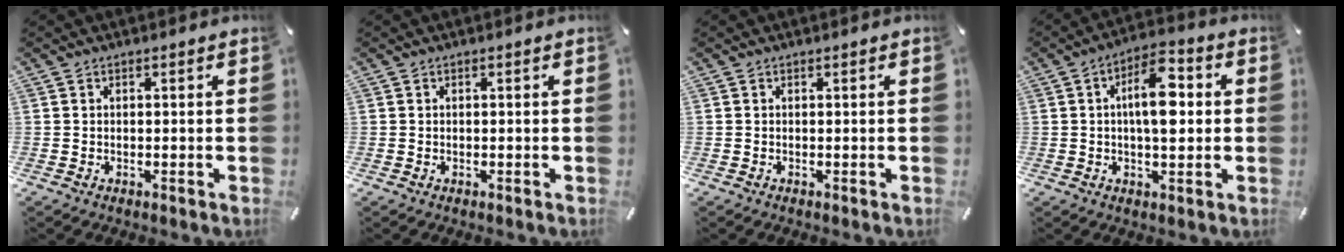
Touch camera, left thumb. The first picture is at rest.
{"total": 0.0}
{"total": 0.0}
{"total": 11.3, "force": [1.3, 5.2, 10.0], "torque": [-0.164, -0.002, 0.018]}